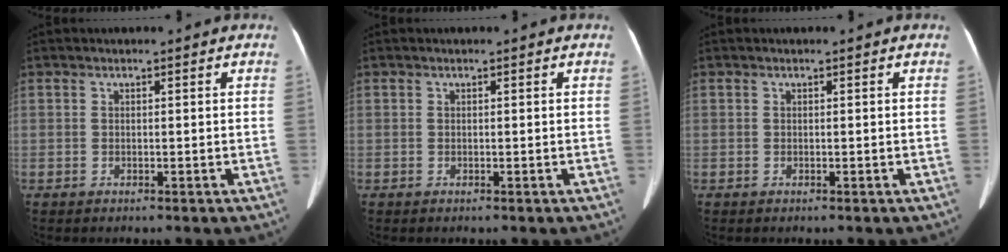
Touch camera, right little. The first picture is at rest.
{"total": 0.0}
{"total": 0.0}